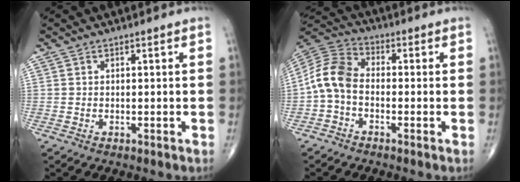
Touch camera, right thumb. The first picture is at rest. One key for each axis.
{"total": 8.5, "fx": -1.7, "fy": 5.6, "fz": 6.1, "tx": -0.118, "ty": 0.028, "tz": -0.051}